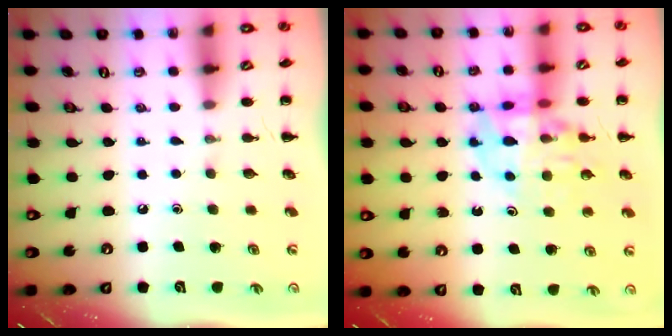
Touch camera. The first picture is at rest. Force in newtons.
{"total": 13.6, "press": 13.2, "slide": 3.1}